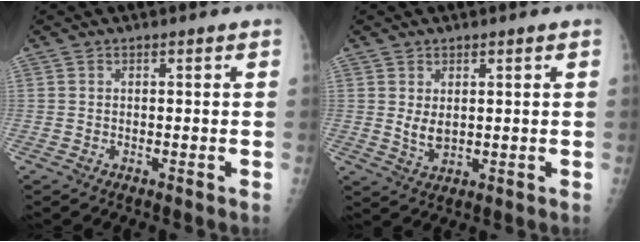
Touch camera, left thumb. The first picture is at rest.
{"total": 3.4, "force": [0.8, 1.9, 2.6], "torque": [-0.039, -0.012, 0.021]}